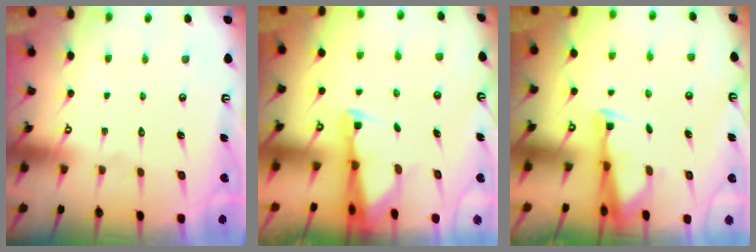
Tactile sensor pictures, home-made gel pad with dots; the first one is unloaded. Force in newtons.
{"total": 2.5, "press": 2.5, "slide": 0.5}
{"total": 2.9, "press": 2.8, "slide": 0.8}